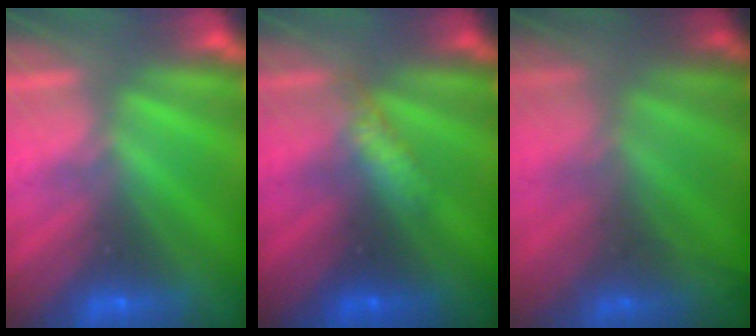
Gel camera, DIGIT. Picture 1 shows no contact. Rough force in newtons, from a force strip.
{"total": 3.1}
{"total": 7.8}